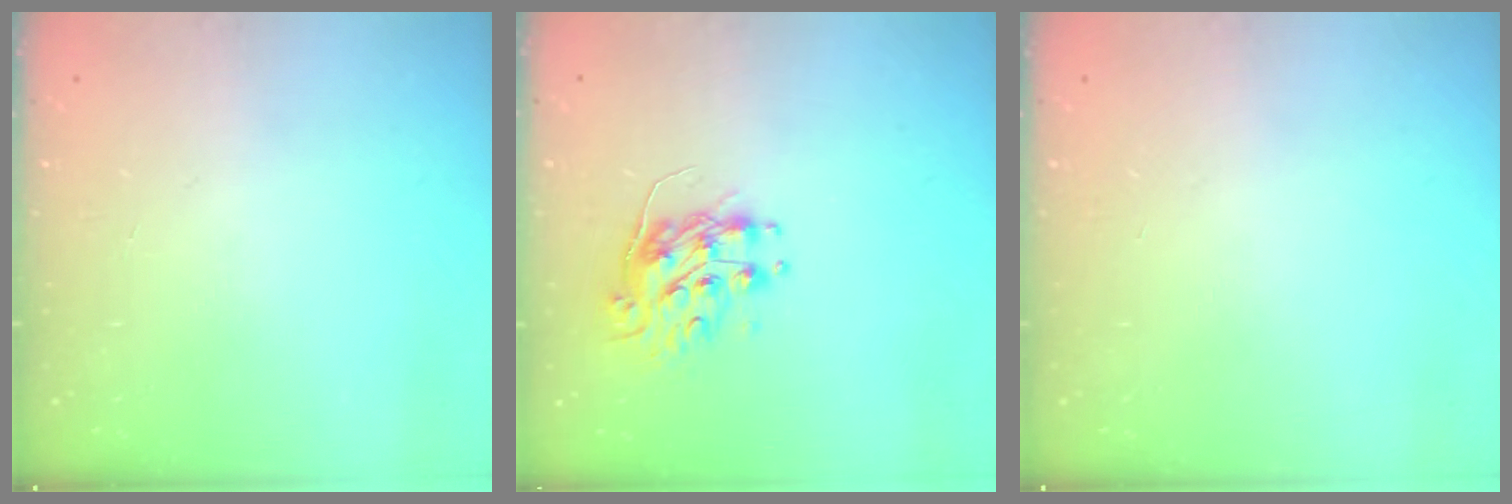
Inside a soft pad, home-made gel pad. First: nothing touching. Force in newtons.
{"total": 8.8, "press": 8.8, "slide": 0.3}
{"total": 0.0}